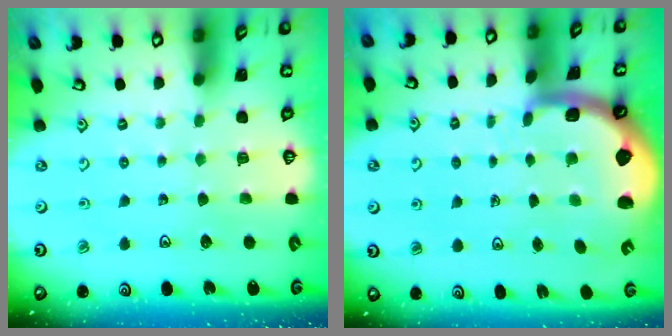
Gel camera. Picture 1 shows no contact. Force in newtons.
{"total": 3.5, "press": 2.4, "slide": 2.6}